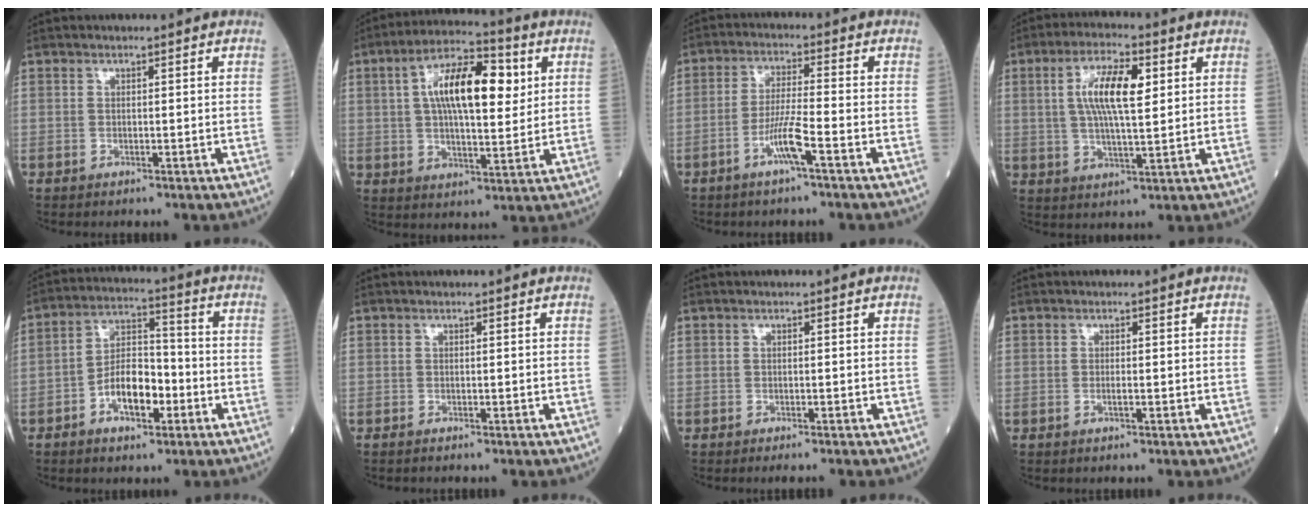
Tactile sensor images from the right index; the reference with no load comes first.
{"total": 13.6, "force": [3.6, 4.7, 12.3], "torque": [-0.217, 0.027, 0.055]}
{"total": 5.5, "force": [-2.8, -0.3, 4.8], "torque": [-0.096, 0.000, -0.057]}
{"total": 9.5, "force": [2.4, 2.3, 8.9], "torque": [-0.170, 0.010, 0.044]}
{"total": 8.8, "force": [-3.5, 3.9, 7.0], "torque": [-0.131, 0.018, -0.064]}
{"total": 0.6, "force": [-0.5, 0.0, 0.2], "torque": [-0.004, -0.001, -0.011]}
{"total": 2.2, "force": [-1.9, 0.1, 1.0], "torque": [-0.012, -0.004, -0.025]}
{"total": 0.8, "force": [-0.3, 0.1, 0.7], "torque": [-0.016, 0.000, -0.006]}